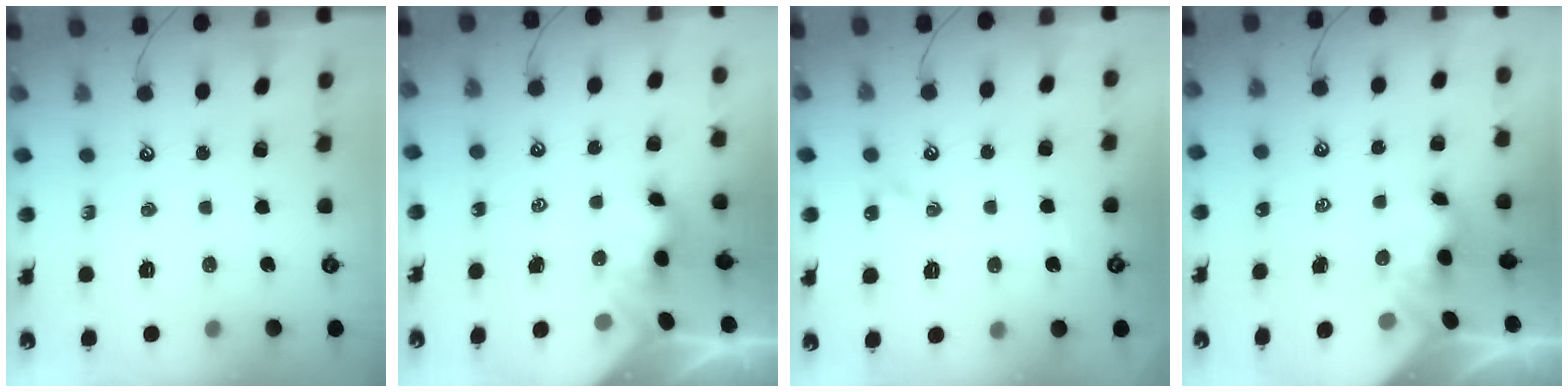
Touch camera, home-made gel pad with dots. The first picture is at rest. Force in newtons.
{"total": 4.7, "press": 4.7, "slide": 0.2}
{"total": 2.3, "press": 2.3, "slide": 0.2}
{"total": 3.3, "press": 3.3, "slide": 0.3}